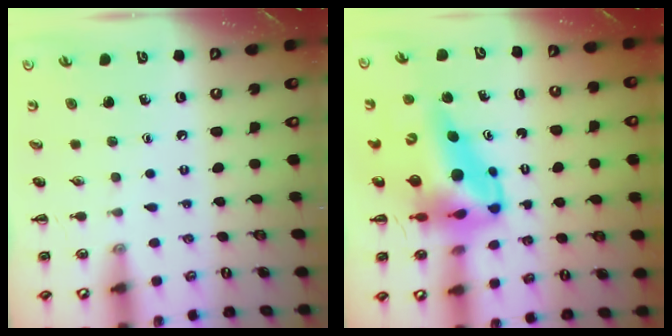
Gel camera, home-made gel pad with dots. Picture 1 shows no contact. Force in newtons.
{"total": 13.2, "press": 12.5, "slide": 4.1}